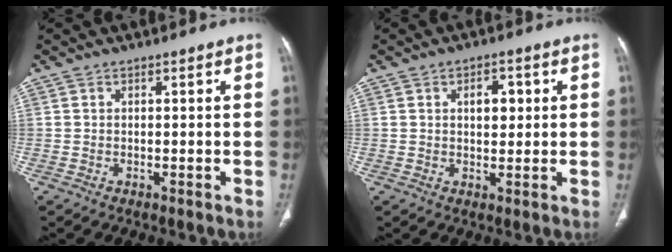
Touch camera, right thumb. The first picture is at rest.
{"total": 4.3, "force": [1.1, 2.5, 3.3], "torque": [-0.035, -0.002, 0.017]}